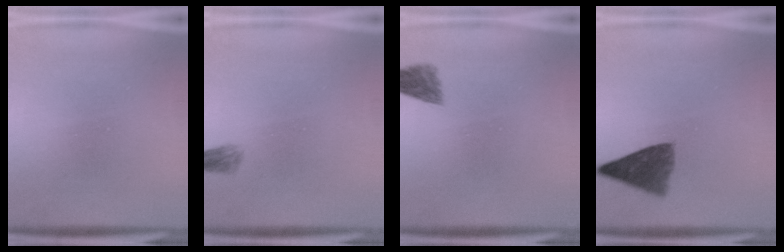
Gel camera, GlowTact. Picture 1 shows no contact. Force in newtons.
{"total": 1.7}
{"total": 2.0}
{"total": 7.2}